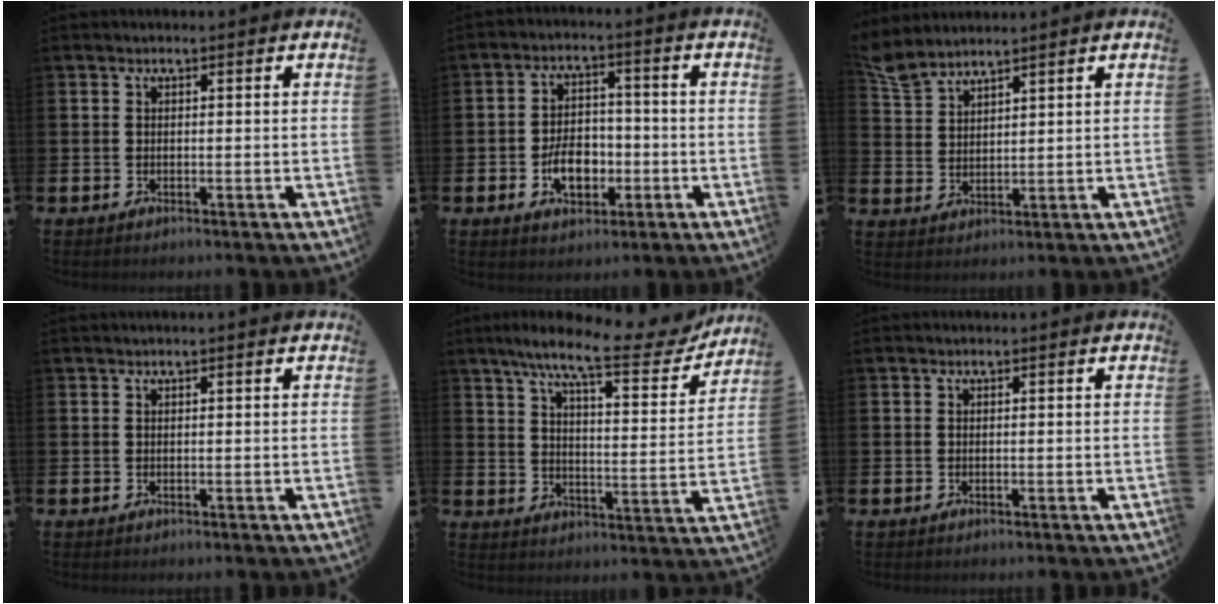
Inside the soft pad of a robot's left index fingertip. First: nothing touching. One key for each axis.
{"total": 5.8, "fx": -1.8, "fy": 3.9, "fz": 4.0, "tx": -0.054, "ty": 0.005, "tz": -0.035}
{"total": 4.5, "fx": 4.3, "fy": 1.0, "fz": 0.7, "tx": -0.027, "ty": -0.019, "tz": 0.081}
{"total": 0.0}
{"total": 10.6, "fx": 8.7, "fy": 1.7, "fz": 5.9, "tx": -0.125, "ty": -0.045, "tz": 0.141}
{"total": 0.0}